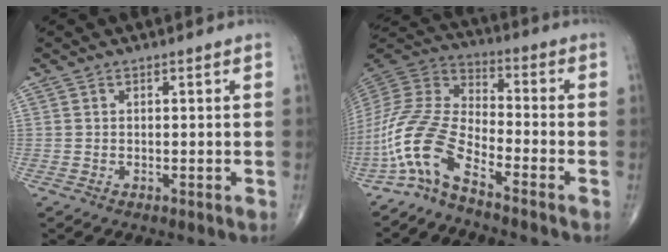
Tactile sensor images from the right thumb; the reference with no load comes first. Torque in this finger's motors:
{"motor_torque": [0.69, 0.83, 1.60, -1.18, 0.24]}